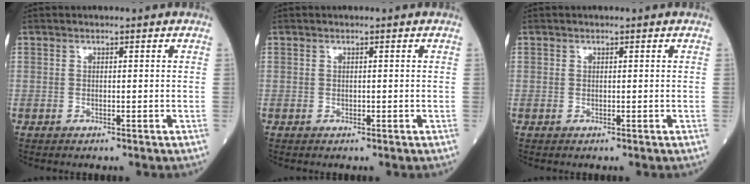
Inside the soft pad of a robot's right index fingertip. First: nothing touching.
{"total": 0.0}
{"total": 0.0}